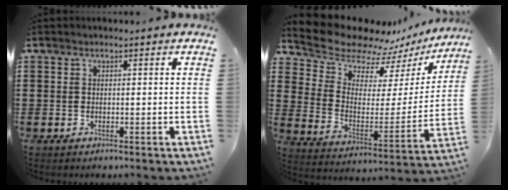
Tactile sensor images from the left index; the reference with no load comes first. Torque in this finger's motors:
{"motor_torque": [2.14, 0.00, 0.03, -0.07]}